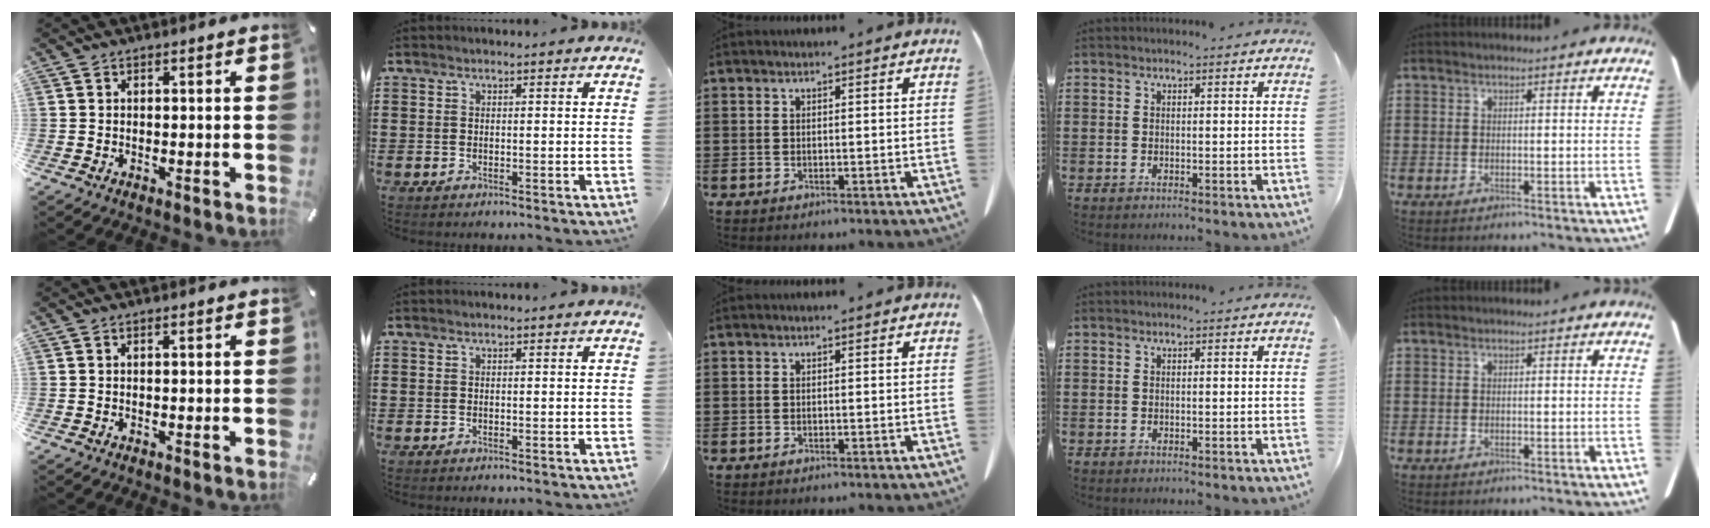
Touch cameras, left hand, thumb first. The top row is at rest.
{}